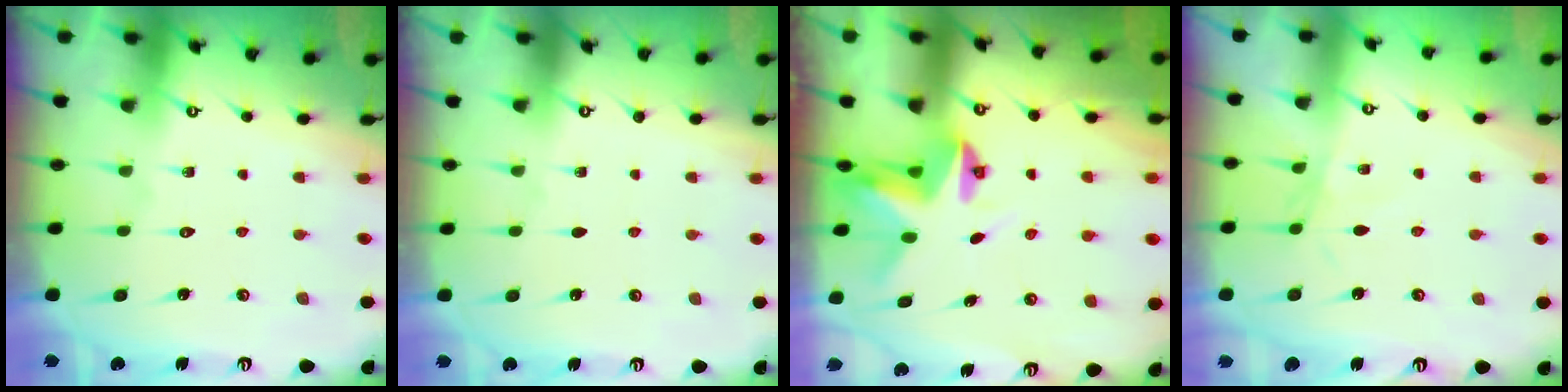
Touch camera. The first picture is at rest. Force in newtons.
{"total": 0.0}
{"total": 3.9, "press": 3.9, "slide": 0.1}
{"total": 1.7, "press": 1.7, "slide": 0.5}